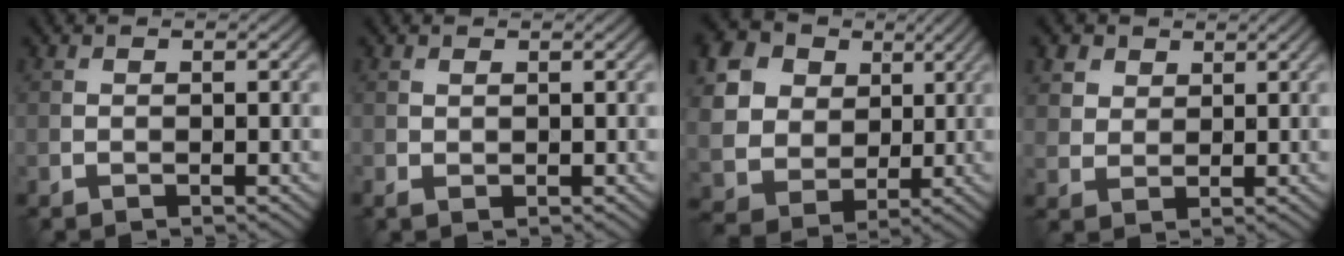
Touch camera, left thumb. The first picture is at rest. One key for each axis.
{"total": 0.9, "fx": 0.4, "fy": 0.6, "fz": 0.5, "tx": -0.014, "ty": -0.001, "tz": 0.011}
{"total": 17.6, "fx": 6.3, "fy": 14.8, "fz": 7.2, "tx": -0.254, "ty": 0.006, "tz": 0.139}
{"total": 4.3, "fx": 2.6, "fy": 3.0, "fz": 1.5, "tx": -0.054, "ty": -0.010, "tz": 0.063}